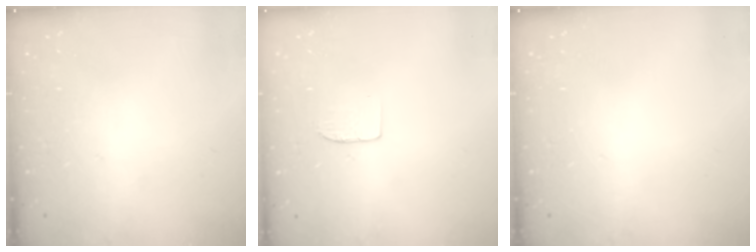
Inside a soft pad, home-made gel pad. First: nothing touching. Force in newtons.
{"total": 3.7, "press": 3.7, "slide": 0.3}
{"total": 0.0}